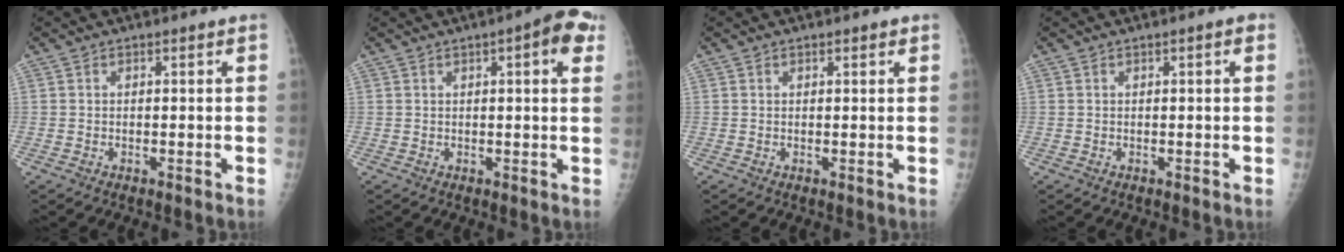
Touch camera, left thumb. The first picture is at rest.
{"total": 7.1, "force": [2.9, 1.7, 6.2], "torque": [-0.070, 0.003, 0.028]}
{"total": 0.8, "force": [0.6, 0.4, 0.4], "torque": [0.000, -0.001, 0.008]}
{"total": 1.3, "force": [0.4, 0.2, 1.2], "torque": [-0.021, 0.002, 0.004]}